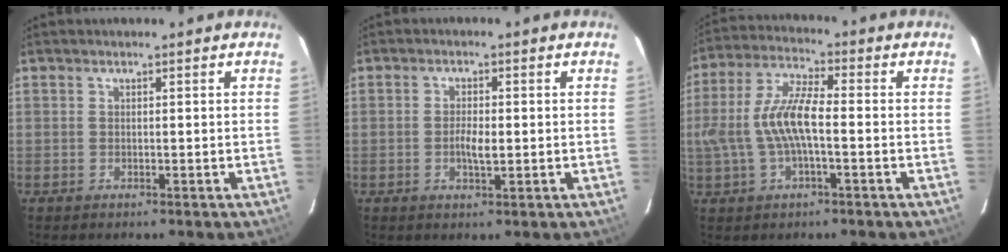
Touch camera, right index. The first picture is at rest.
{"total": 3.0, "force": [-0.4, 1.1, 2.8], "torque": [-0.052, -0.001, -0.008]}
{"total": 10.8, "force": [-1.4, 3.3, 10.2], "torque": [-0.214, 0.009, -0.024]}